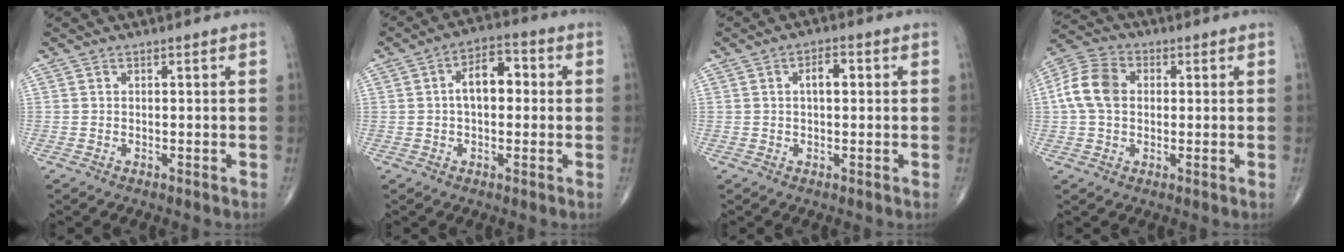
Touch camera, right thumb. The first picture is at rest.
{"total": 7.7, "force": [0.6, 4.4, 6.3], "torque": [-0.085, 0.023, 0.000]}
{"total": 3.5, "force": [0.6, 1.7, 3.0], "torque": [-0.041, 0.008, 0.006]}
{"total": 9.2, "force": [0.8, 6.8, 6.2], "torque": [-0.121, 0.023, 0.007]}